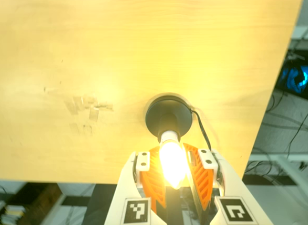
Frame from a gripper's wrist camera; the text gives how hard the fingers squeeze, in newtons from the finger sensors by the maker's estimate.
{"total": 13.8, "left": 13.9, "right": 13.7}